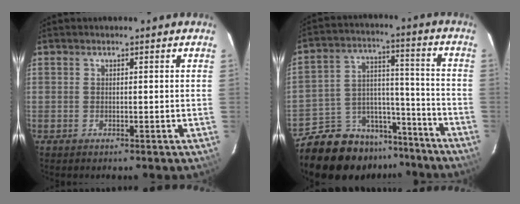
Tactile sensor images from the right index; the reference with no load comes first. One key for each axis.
{"total": 16.1, "fx": -13.1, "fy": 8.4, "fz": 4.3, "tx": -0.097, "ty": 0.055, "tz": -0.187}